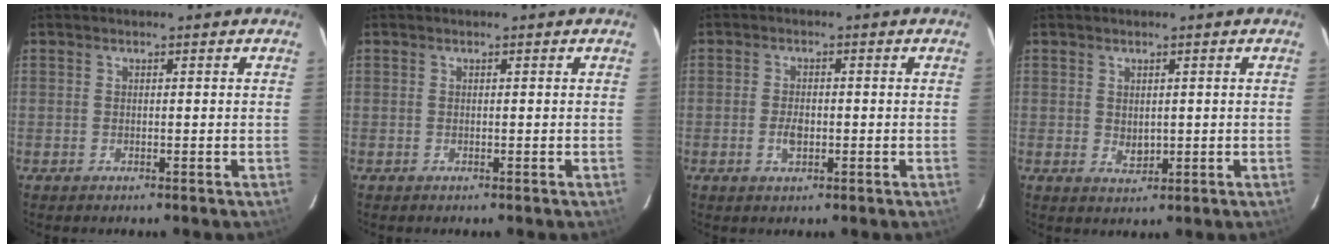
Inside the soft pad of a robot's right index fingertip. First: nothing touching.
{"total": 0.0}
{"total": 3.1, "force": [-0.9, 1.8, 2.4], "torque": [-0.047, 0.001, -0.014]}
{"total": 3.4, "force": [0.5, 2.9, 1.6], "torque": [-0.025, 0.002, 0.018]}